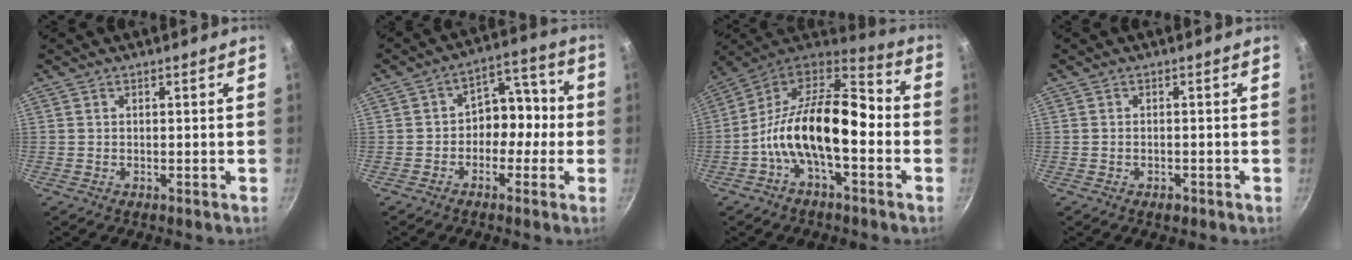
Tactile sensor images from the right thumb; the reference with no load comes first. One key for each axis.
{"total": 8.9, "fx": -1.5, "fy": 6.8, "fz": 5.5, "tx": -0.016, "ty": 0.048, "tz": -0.037}
{"total": 19.1, "fx": -3.5, "fy": 9.6, "fz": 16.1, "tx": -0.267, "ty": 0.051, "tz": -0.082}
{"total": 1.6, "fx": -0.9, "fy": 0.9, "fz": 0.9, "tx": -0.017, "ty": 0.005, "tz": -0.012}